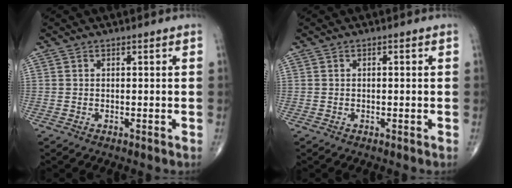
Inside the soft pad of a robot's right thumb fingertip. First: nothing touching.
{"total": 0.5, "force": [0.1, 0.2, 0.5], "torque": [-0.007, 0.002, 0.003]}